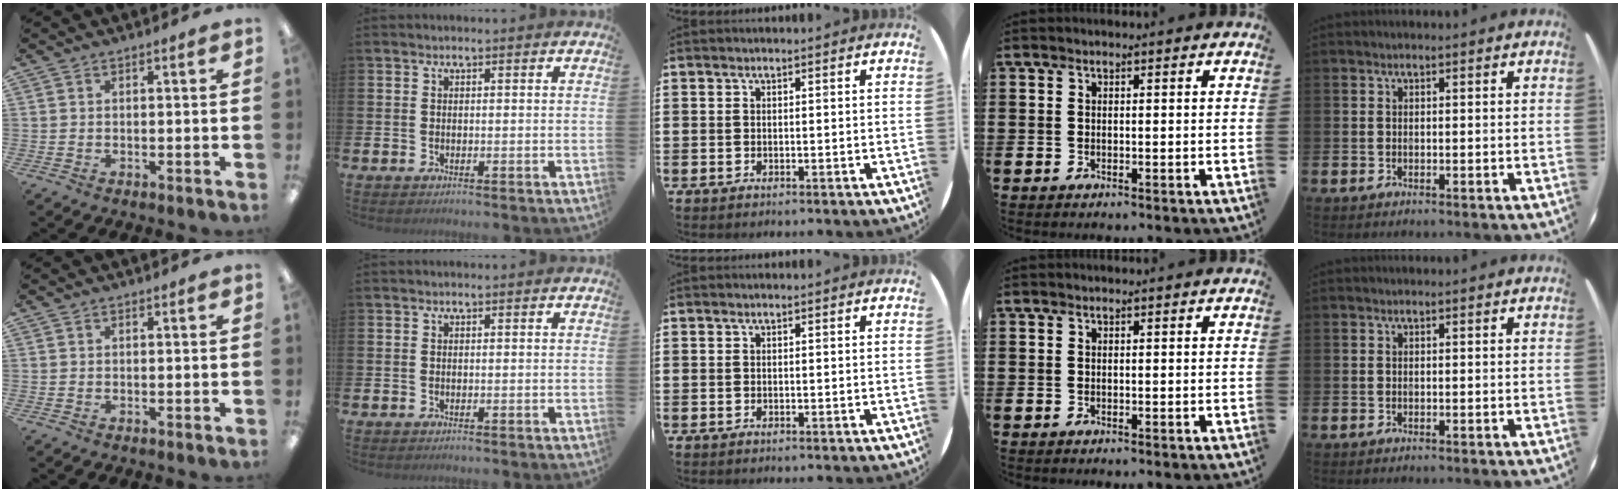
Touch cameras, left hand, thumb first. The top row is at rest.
{}